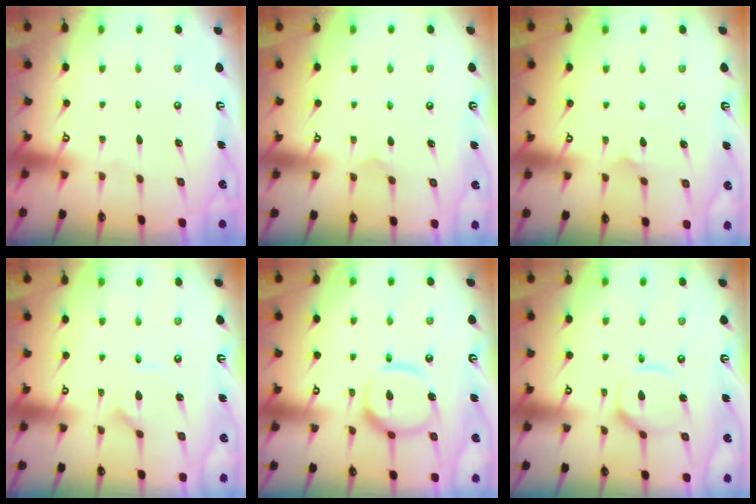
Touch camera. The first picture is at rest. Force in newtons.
{"total": 3.1, "press": 3.0, "slide": 0.3}
{"total": 8.1, "press": 8.1, "slide": 0.6}
{"total": 1.5, "press": 1.5, "slide": 0.0}
{"total": 13.5, "press": 13.5, "slide": 1.3}
{"total": 7.5, "press": 7.5, "slide": 0.5}